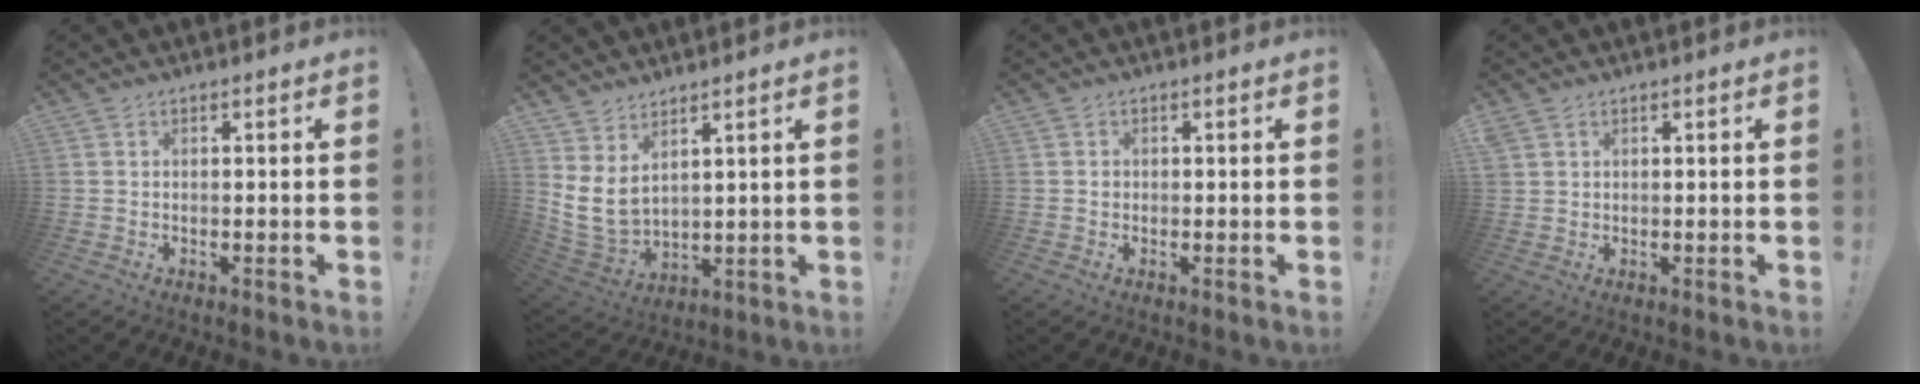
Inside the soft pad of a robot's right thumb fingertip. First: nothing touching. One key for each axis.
{"total": 8.4, "fx": 3.8, "fy": 5.3, "fz": 5.4, "tx": -0.110, "ty": -0.039, "tz": 0.078}
{"total": 0.8, "fx": -0.2, "fy": 0.7, "fz": 0.0, "tx": 0.000, "ty": 0.004, "tz": -0.005}
{"total": 2.1, "fx": 1.3, "fy": 1.4, "fz": 0.7, "tx": -0.011, "ty": -0.002, "tz": 0.027}